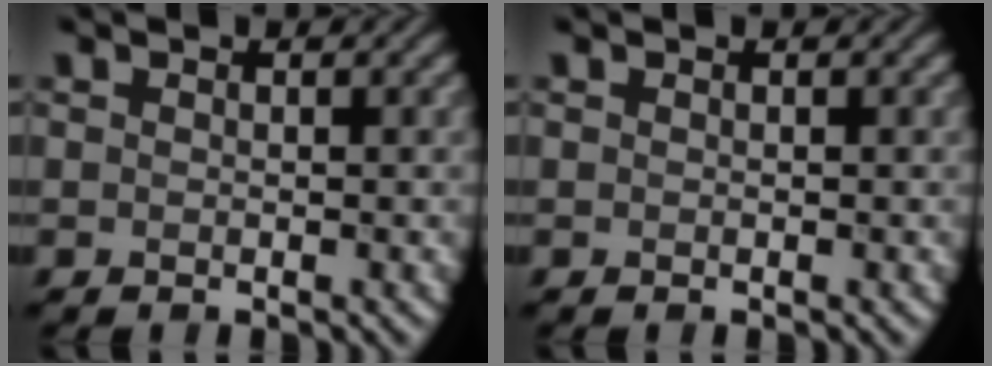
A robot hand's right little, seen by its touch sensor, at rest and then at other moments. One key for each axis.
{"total": 0.0}